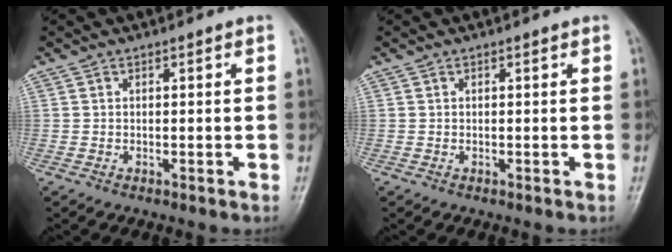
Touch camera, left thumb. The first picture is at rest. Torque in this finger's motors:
{"motor_torque": [0.00, 0.00, -0.01, -0.01, 0.00]}